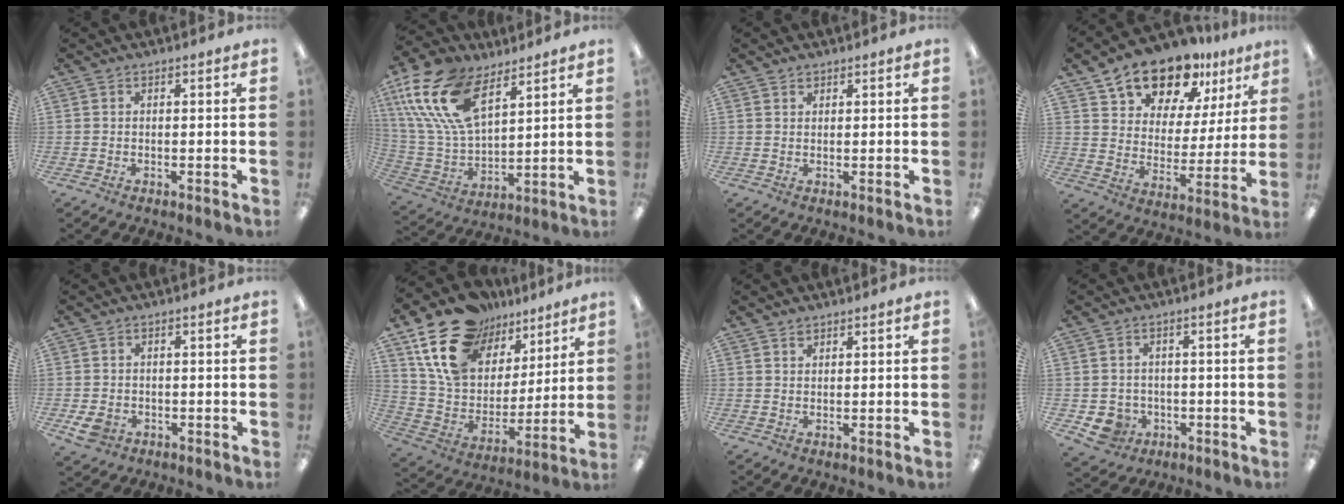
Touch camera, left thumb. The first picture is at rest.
{"total": 20.9, "force": [10.8, 11.0, 14.1], "torque": [-0.327, -0.037, 0.193]}
{"total": 1.1, "force": [0.9, 0.7, 0.2], "torque": [0.004, -0.003, 0.016]}
{"total": 16.1, "force": [12.9, 8.0, 5.5], "torque": [-0.104, -0.087, 0.237]}
{"total": 4.3, "force": [-1.6, 3.3, 2.2], "torque": [-0.053, 0.003, -0.030]}
{"total": 20.7, "force": [12.6, 13.4, 9.4], "torque": [-0.174, -0.059, 0.237]}
{"total": 1.3, "force": [1.1, 0.6, 0.2], "torque": [0.003, -0.005, 0.020]}
{"total": 5.3, "force": [-1.8, 4.7, 1.6], "torque": [-0.051, 0.013, -0.031]}